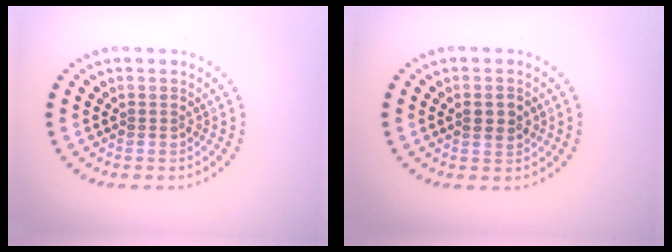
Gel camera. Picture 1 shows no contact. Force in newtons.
{"total": 1.8, "press": 1.8, "slide": 0.2}